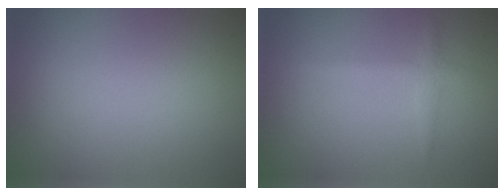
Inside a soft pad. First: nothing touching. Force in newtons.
{"total": 1.5, "press": 1.4, "slide": 0.2}